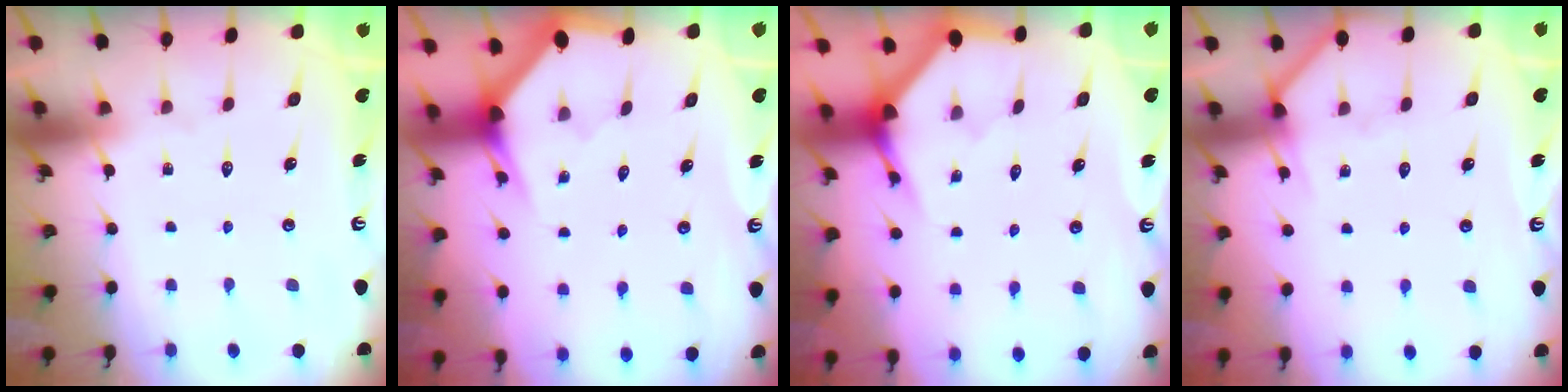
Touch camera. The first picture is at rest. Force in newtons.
{"total": 2.9, "press": 2.9, "slide": 0.1}
{"total": 3.6, "press": 3.6, "slide": 0.2}
{"total": 3.1, "press": 3.1, "slide": 0.3}